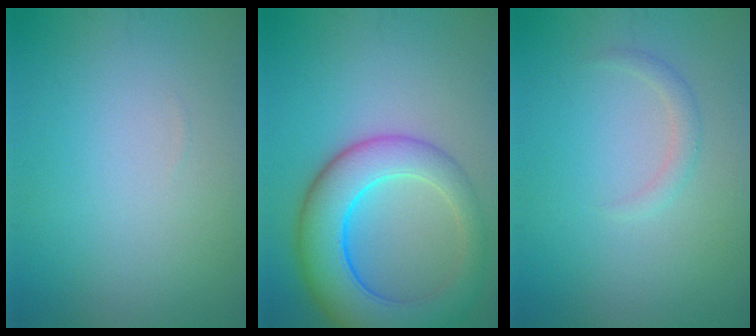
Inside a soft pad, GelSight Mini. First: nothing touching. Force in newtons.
{"total": 8.7, "press": 8.7, "slide": 0.4}
{"total": 1.2, "press": 1.2, "slide": 0.1}